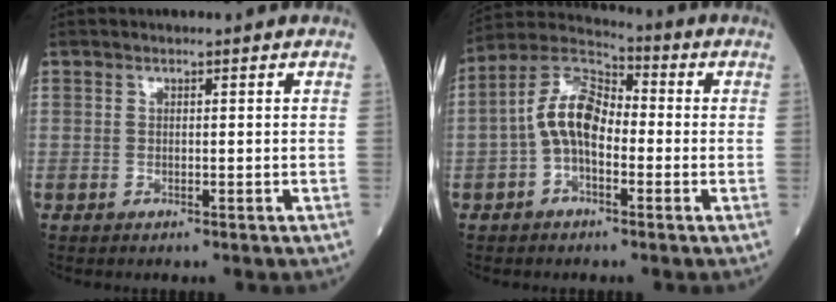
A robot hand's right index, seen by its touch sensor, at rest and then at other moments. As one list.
[{"total": 9.2, "force": [-1.3, 4.5, 7.9], "torque": [-0.166, 0.034, -0.032]}]